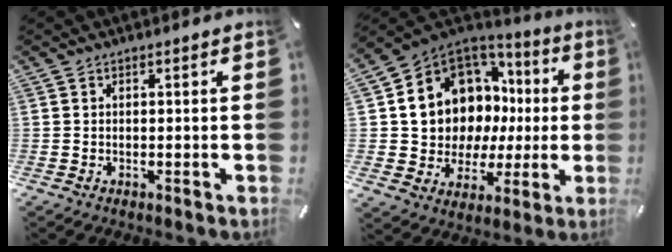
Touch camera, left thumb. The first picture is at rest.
{"total": 12.2, "force": [4.6, 10.5, 4.1], "torque": [-0.080, -0.065, 0.104]}